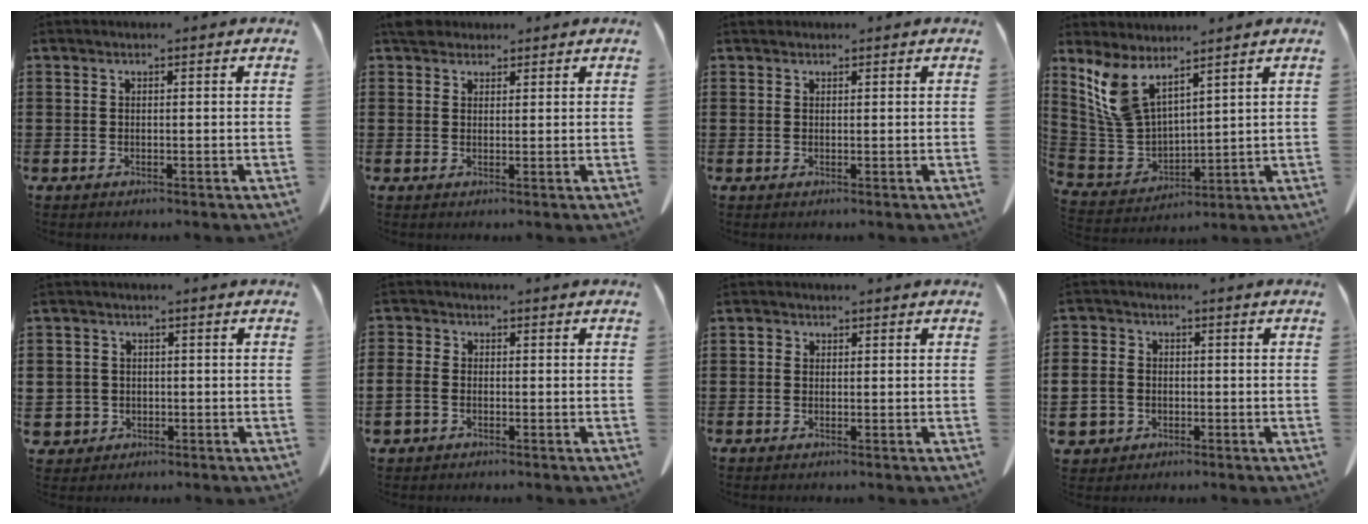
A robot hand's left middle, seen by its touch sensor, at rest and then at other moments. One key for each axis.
{"total": 3.1, "fx": 2.5, "fy": 1.5, "fz": 0.9, "tx": -0.019, "ty": 0.005, "tz": 0.048}
{"total": 0.6, "fx": 0.5, "fy": 0.4, "fz": 0.1, "tx": -0.004, "ty": 0.002, "tz": 0.010}
{"total": 8.6, "fx": 6.4, "fy": 3.1, "fz": 4.8, "tx": -0.133, "ty": -0.023, "tz": 0.119}
{"total": 3.1, "fx": -0.5, "fy": 3.1, "fz": 0.3, "tx": -0.028, "ty": 0.003, "tz": -0.013}
{"total": 2.3, "fx": -1.0, "fy": 1.6, "fz": 1.4, "tx": -0.042, "ty": 0.000, "tz": -0.023}
{"total": 0.8, "fx": 0.2, "fy": 0.7, "fz": 0.3, "tx": -0.009, "ty": 0.004, "tz": 0.003}
{"total": 5.2, "fx": -1.1, "fy": 4.8, "fz": 1.6, "tx": -0.072, "ty": 0.004, "tz": -0.028}